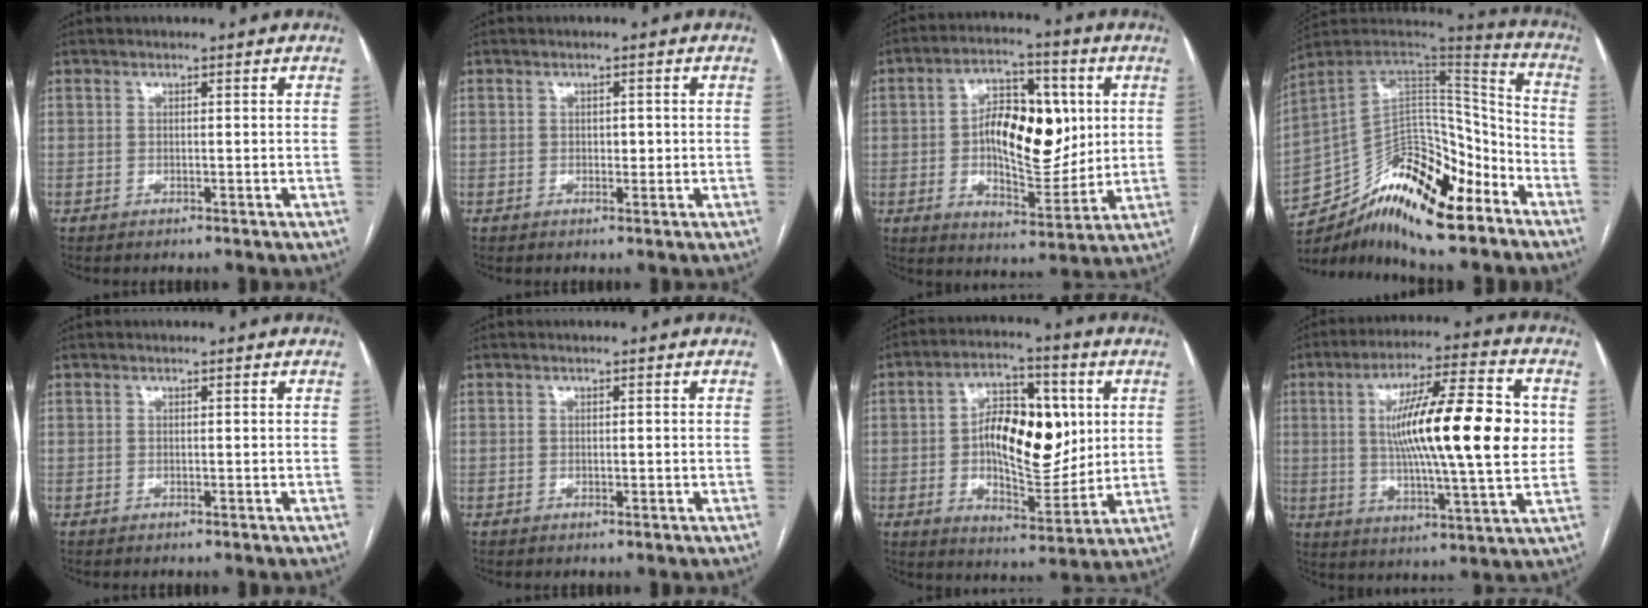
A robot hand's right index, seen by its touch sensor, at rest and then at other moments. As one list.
[{"total": 1.4, "force": [0.0, 0.9, 1.0], "torque": [-0.013, 0.002, 0.000]}, {"total": 14.3, "force": [1.6, 6.6, 12.6], "torque": [-0.208, 0.020, 0.032]}, {"total": 21.9, "force": [-15.5, 6.8, 13.9], "torque": [-0.232, 0.035, -0.262]}, {"total": 0.0}, {"total": 0.5, "force": [0.0, 0.3, 0.4], "torque": [-0.005, -0.001, 0.002]}, {"total": 14.6, "force": [1.6, 6.6, 13.0], "torque": [-0.216, 0.019, 0.032]}, {"total": 19.4, "force": [2.3, 2.4, 19.1], "torque": [-0.313, 0.011, 0.030]}]